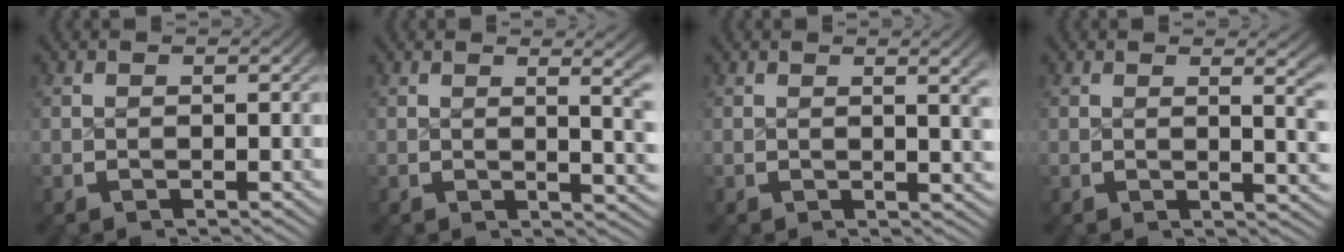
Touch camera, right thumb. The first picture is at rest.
{"total": 3.5, "force": [0.9, 0.7, 3.3], "torque": [-0.032, -0.005, 0.015]}
{"total": 2.2, "force": [0.6, 0.2, 2.1], "torque": [-0.026, -0.002, 0.011]}
{"total": 2.8, "force": [1.0, 0.5, 2.5], "torque": [-0.025, -0.006, 0.014]}